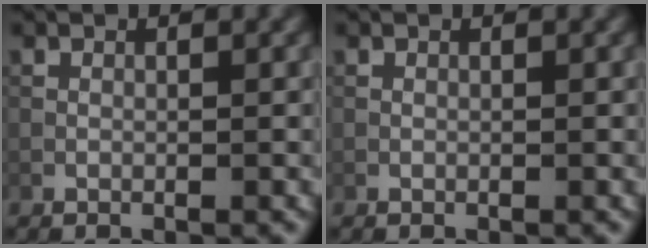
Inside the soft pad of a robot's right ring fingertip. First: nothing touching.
{"total": 0.0}